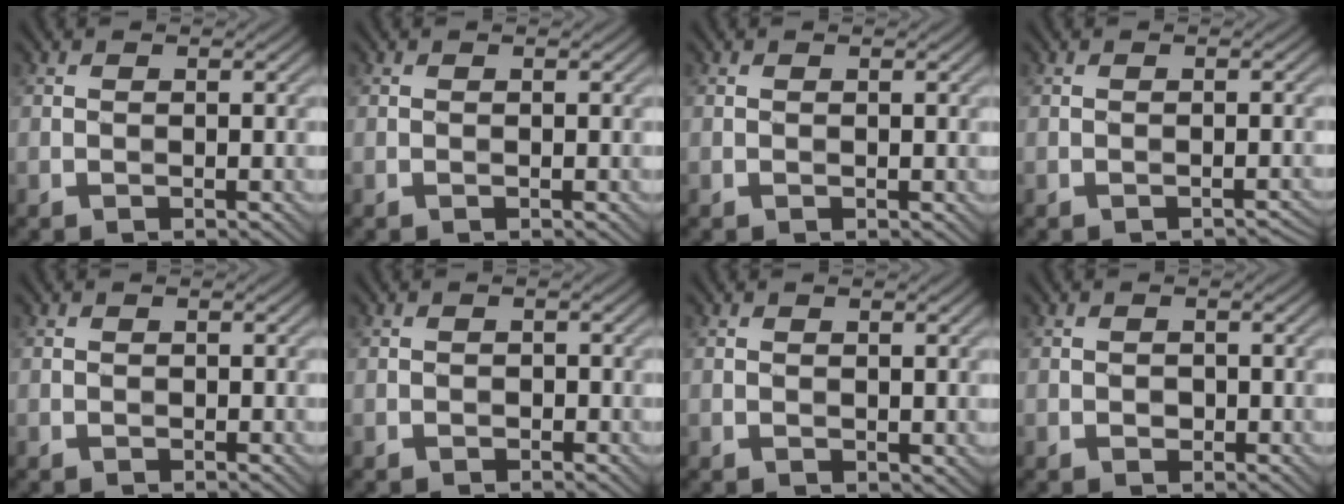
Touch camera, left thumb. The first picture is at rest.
{"total": 0.0}
{"total": 0.0}
{"total": 0.8, "force": [-0.7, 0.2, 0.4], "torque": [-0.004, 0.002, -0.010]}
{"total": 0.0}
{"total": 0.7, "force": [-0.3, 0.6, 0.1], "torque": [0.002, -0.005, -0.006]}
{"total": 0.6, "force": [0.4, 0.4, 0.2], "torque": [-0.004, -0.004, 0.010]}
{"total": 1.0, "force": [-0.1, 0.9, 0.4], "torque": [-0.006, -0.006, -0.003]}